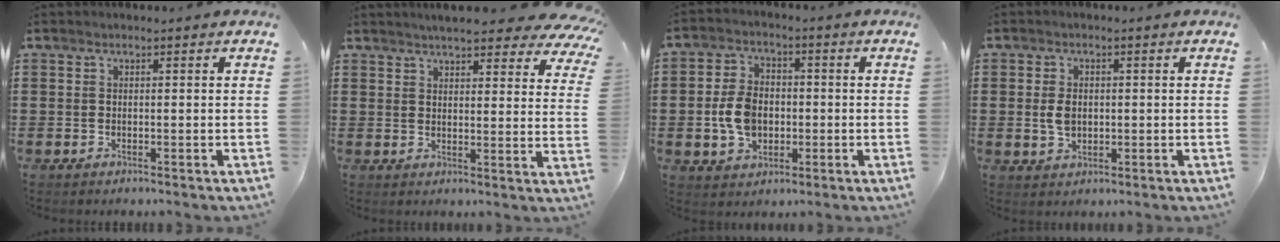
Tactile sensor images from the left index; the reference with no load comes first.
{"total": 5.8, "force": [5.1, 0.6, 2.7], "torque": [-0.052, -0.020, 0.089]}
{"total": 6.7, "force": [-1.0, 4.8, 4.6], "torque": [-0.115, 0.005, -0.023]}
{"total": 3.1, "force": [0.1, 2.1, 2.3], "torque": [-0.054, 0.003, 0.000]}